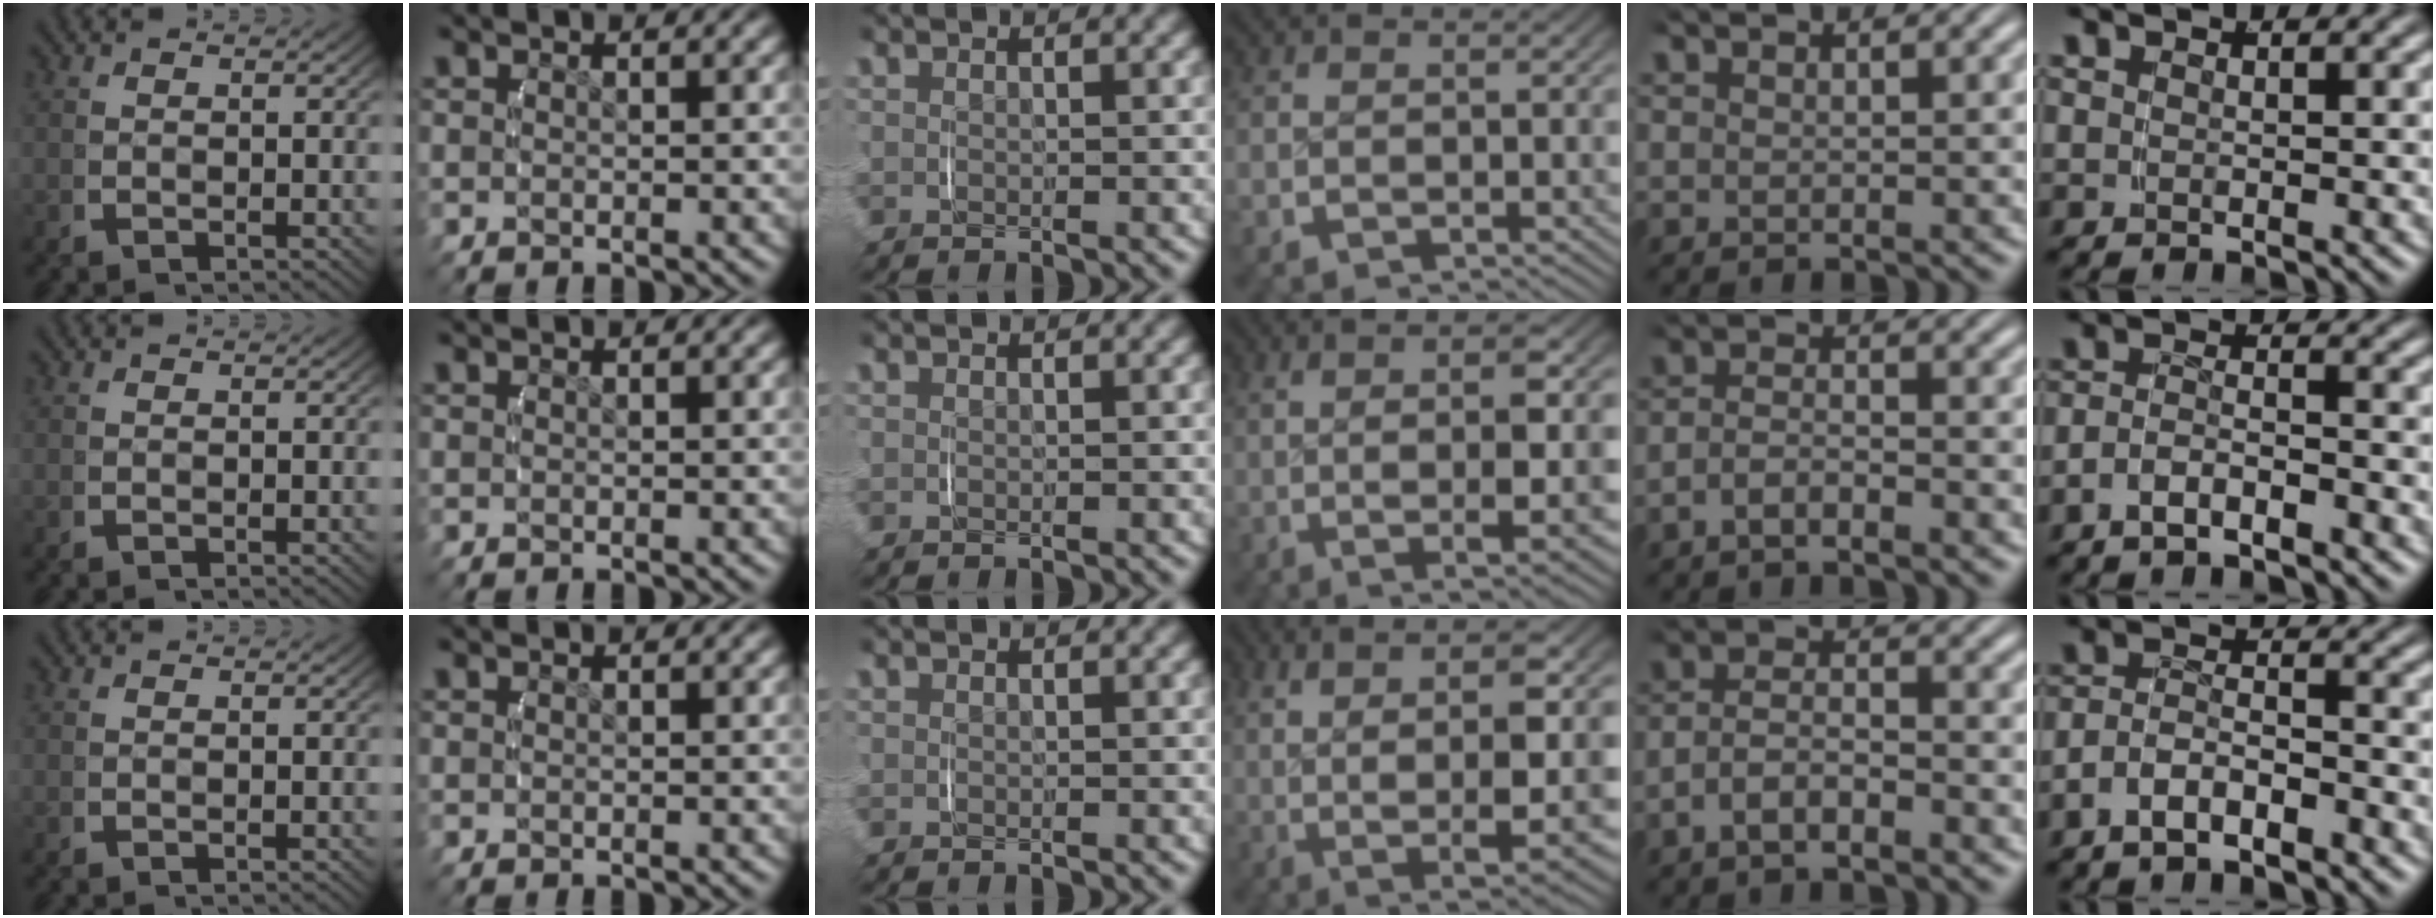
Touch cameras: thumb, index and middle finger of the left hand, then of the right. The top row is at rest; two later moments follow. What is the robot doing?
{"motion": "lift_and_place", "object": "scarf"}